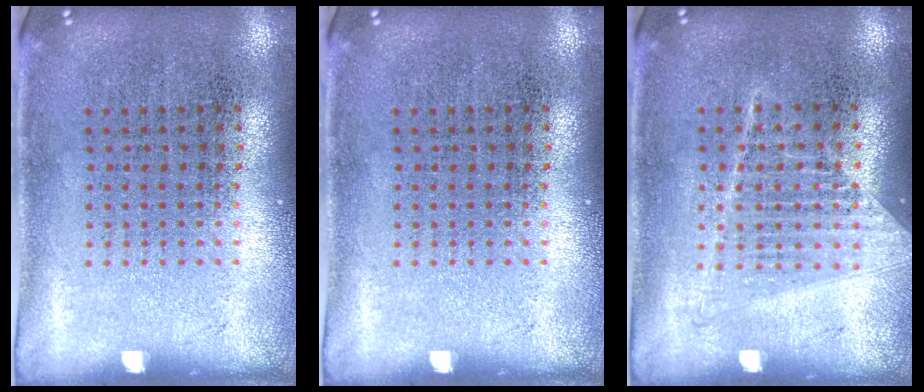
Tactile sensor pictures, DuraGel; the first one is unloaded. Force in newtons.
{"total": 0.0}
{"total": 1.2, "press": 1.1, "slide": 0.4}